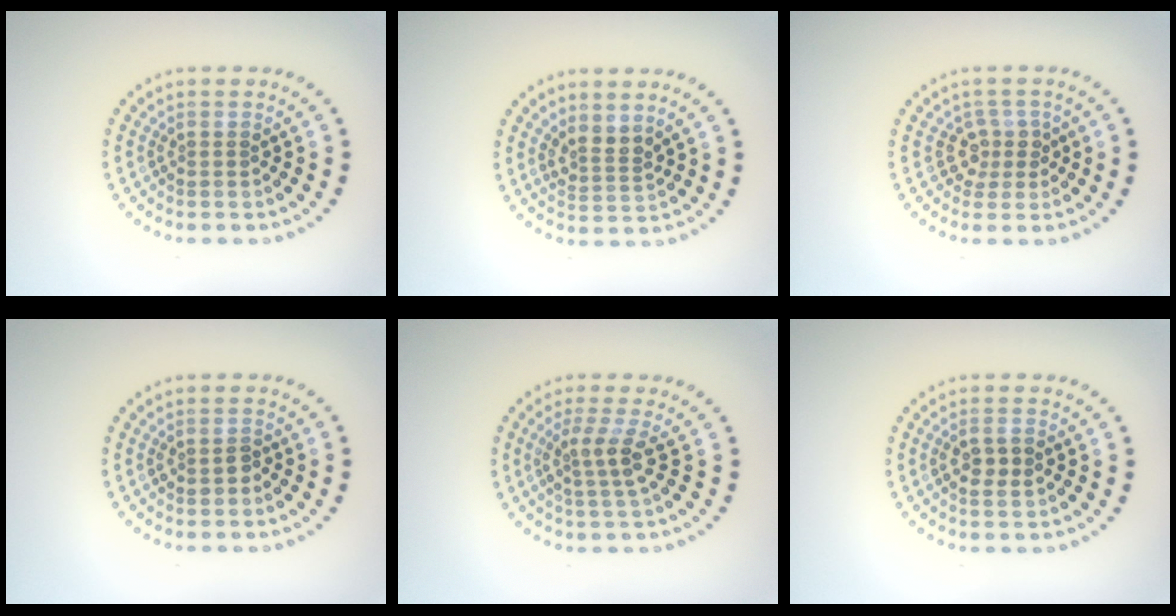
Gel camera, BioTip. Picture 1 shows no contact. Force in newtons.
{"total": 2.2, "press": 1.6, "slide": 1.4}
{"total": 2.1, "press": 1.6, "slide": 1.3}
{"total": 1.1, "press": 1.1, "slide": 0.2}
{"total": 2.6, "press": 2.0, "slide": 1.8}
{"total": 2.2, "press": 2.1, "slide": 0.3}